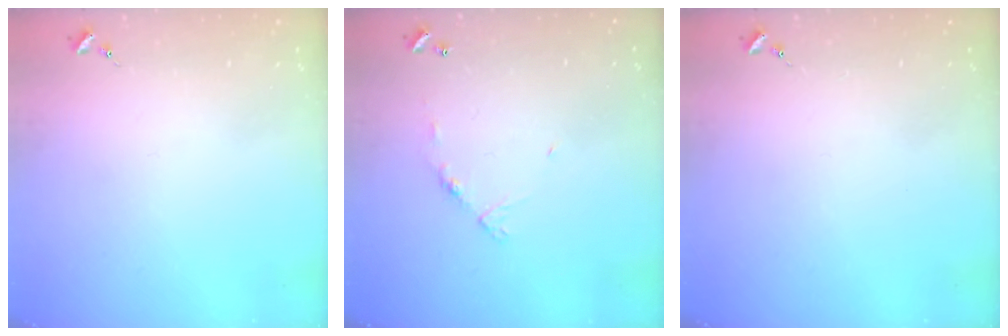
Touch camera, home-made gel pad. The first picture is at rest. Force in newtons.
{"total": 6.2, "press": 6.2, "slide": 0.4}
{"total": 0.0}